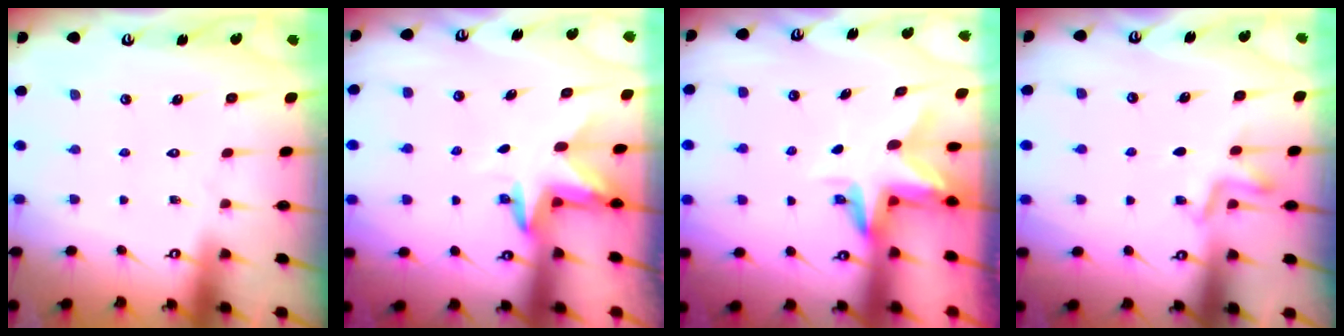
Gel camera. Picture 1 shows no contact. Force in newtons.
{"total": 3.1, "press": 3.0, "slide": 0.7}
{"total": 3.5, "press": 3.5, "slide": 0.2}
{"total": 5.1, "press": 4.9, "slide": 1.5}